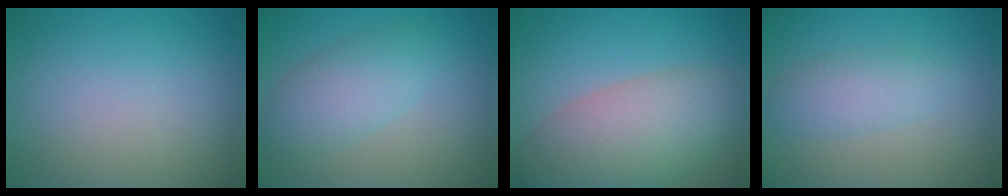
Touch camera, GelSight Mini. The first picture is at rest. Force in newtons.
{"total": 4.0, "press": 4.0, "slide": 0.1}
{"total": 7.9, "press": 7.9, "slide": 0.6}
{"total": 2.6, "press": 2.6, "slide": 0.2}